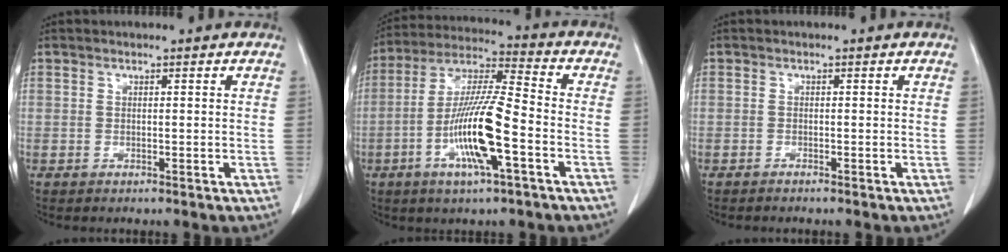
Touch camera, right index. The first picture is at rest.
{"total": 14.1, "force": [-4.5, 1.1, 13.3], "torque": [-0.264, -0.005, -0.085]}
{"total": 0.5, "force": [-0.5, -0.1, 0.1], "torque": [-0.006, -0.001, -0.011]}